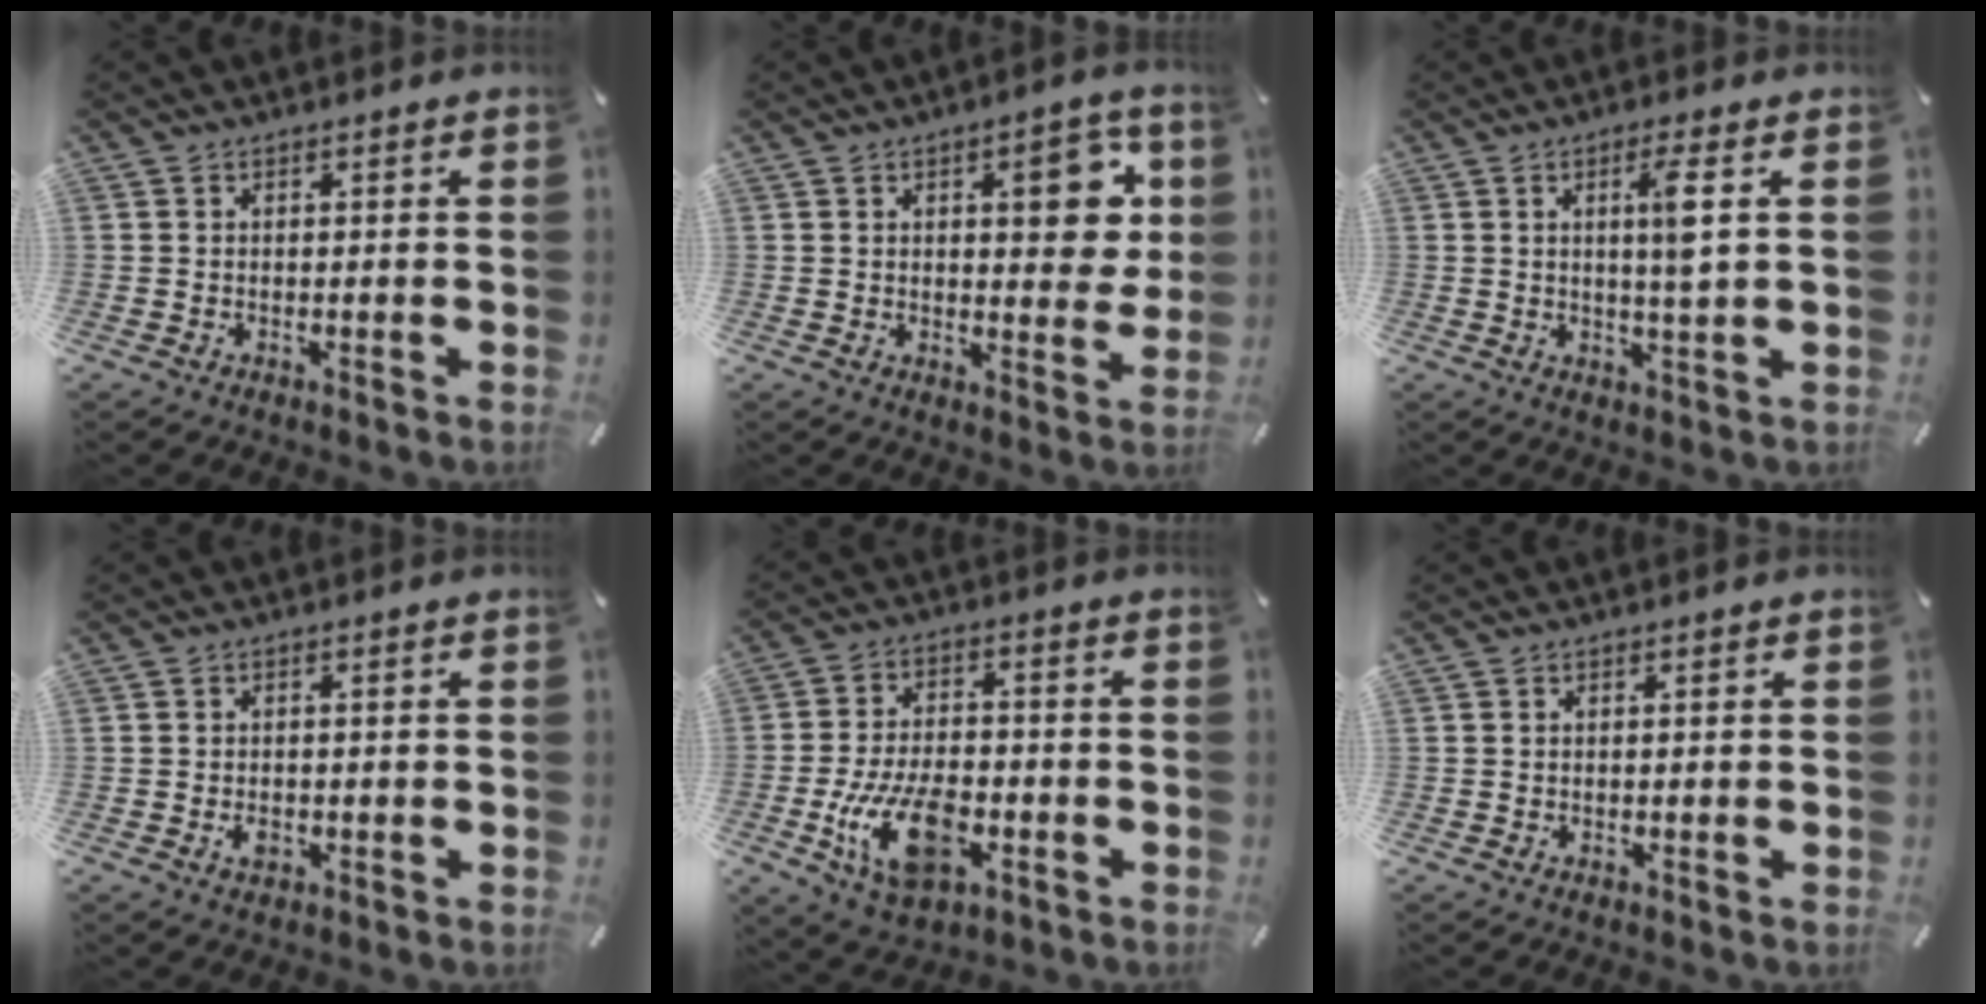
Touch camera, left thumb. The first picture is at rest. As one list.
[{"total": 11.2, "force": [3.9, 4.9, 9.3], "torque": [-0.108, -0.015, 0.057]}, {"total": 6.1, "force": [1.5, 0.3, 5.9], "torque": [-0.102, -0.009, 0.016]}, {"total": 1.8, "force": [-0.6, 1.2, 1.2], "torque": [-0.030, -0.001, -0.013]}, {"total": 14.1, "force": [-4.9, 8.1, 10.5], "torque": [-0.206, 0.009, -0.084]}, {"total": 0.0}]